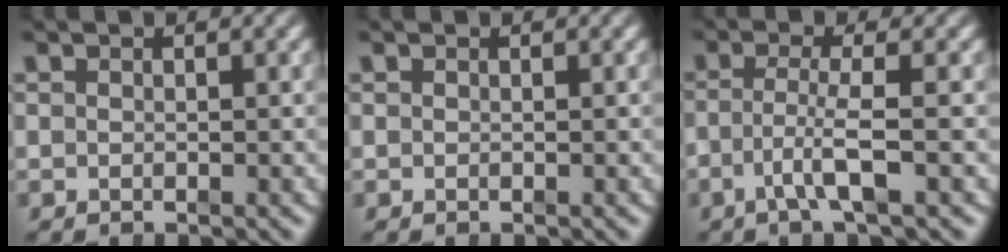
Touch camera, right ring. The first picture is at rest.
{"total": 0.0}
{"total": 3.3, "force": [-1.6, 0.2, 2.9], "torque": [-0.062, -0.014, -0.022]}